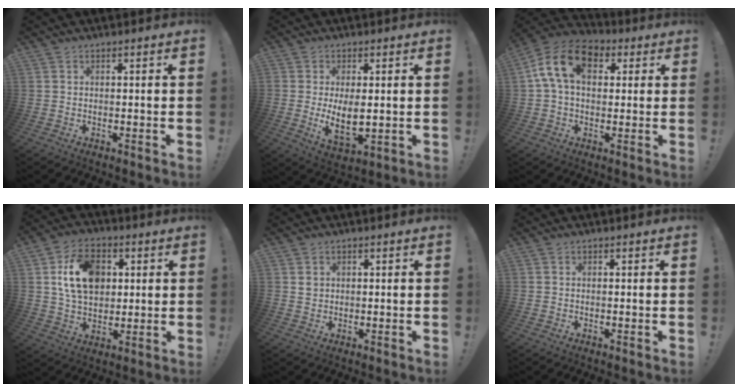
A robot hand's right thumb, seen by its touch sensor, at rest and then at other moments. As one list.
[{"total": 8.7, "force": [0.6, 4.9, 7.2], "torque": [-0.110, -0.014, 0.017]}, {"total": 14.3, "force": [4.2, 9.3, 10.0], "torque": [-0.190, 0.008, 0.076]}, {"total": 14.5, "force": [3.8, 10.5, 9.3], "torque": [-0.144, 0.002, 0.073]}, {"total": 1.8, "force": [0.5, 1.6, 0.6], "torque": [-0.004, 0.000, 0.007]}, {"total": 0.0}]